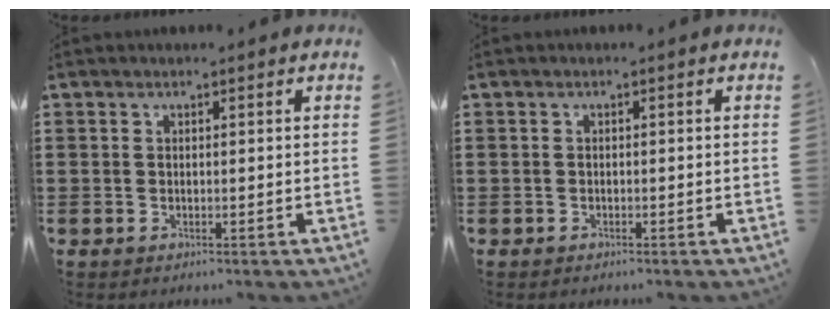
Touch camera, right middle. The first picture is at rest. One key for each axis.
{"total": 0.5, "fx": -0.5, "fy": 0.2, "fz": -0.1, "tx": -0.001, "ty": -0.001, "tz": -0.009}